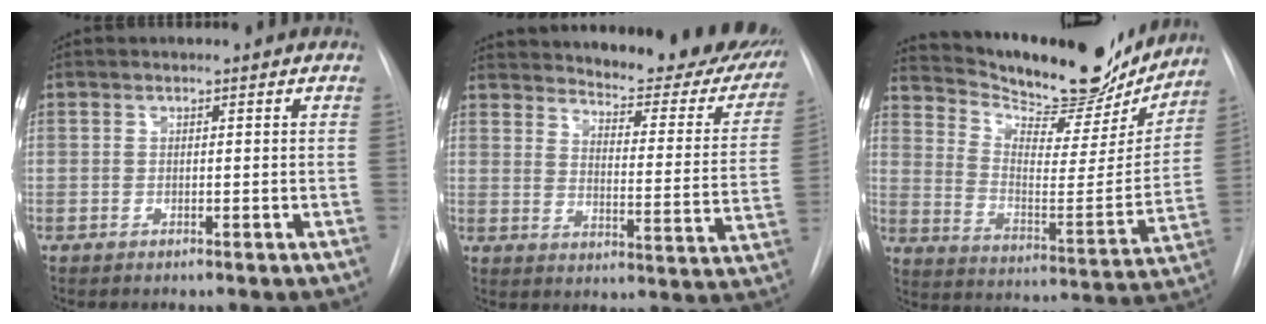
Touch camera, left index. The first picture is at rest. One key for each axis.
{"total": 29.1, "fx": 25.9, "fy": 6.9, "fz": 11.2, "tx": -0.167, "ty": -0.082, "tz": 0.306}
{"total": 24.6, "fx": 21.9, "fy": 6.2, "fz": 9.4, "tx": -0.159, "ty": -0.032, "tz": 0.310}